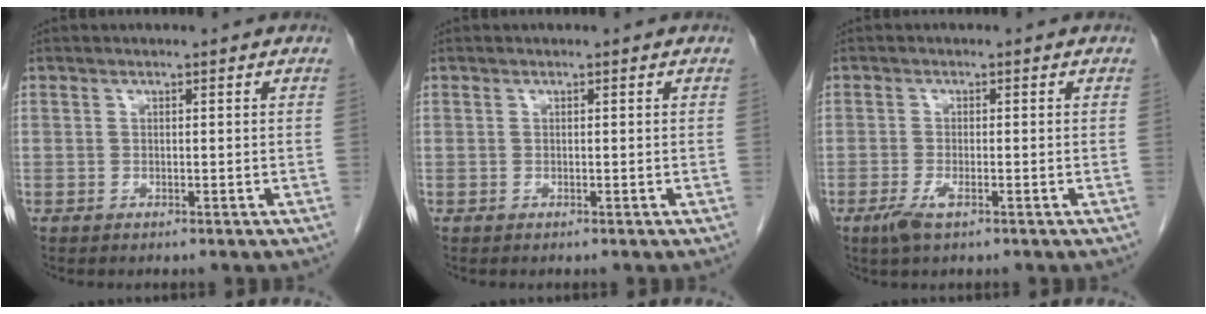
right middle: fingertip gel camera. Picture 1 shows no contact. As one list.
[{"total": 0.0}, {"total": 2.8, "force": [-1.5, 0.6, 2.2], "torque": [-0.051, -0.005, -0.029]}]